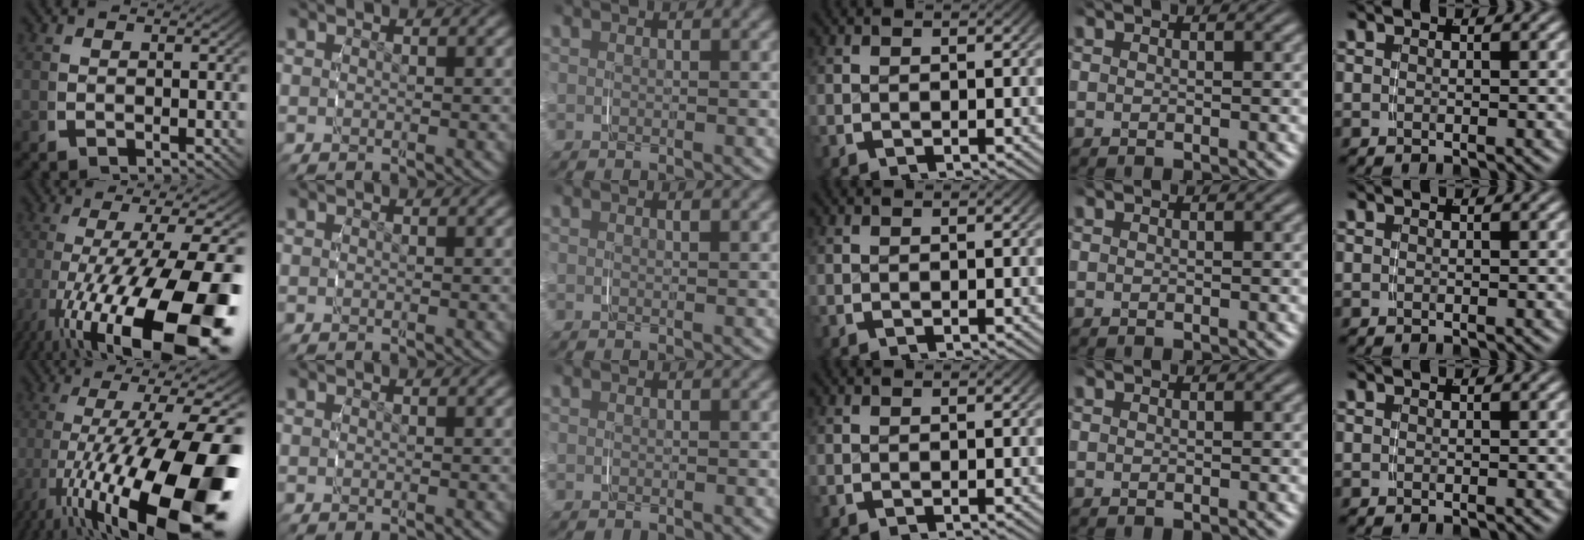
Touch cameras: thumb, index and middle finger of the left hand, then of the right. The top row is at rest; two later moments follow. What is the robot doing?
{"motion": "grasp_and_lifting", "object": "glasses case"}